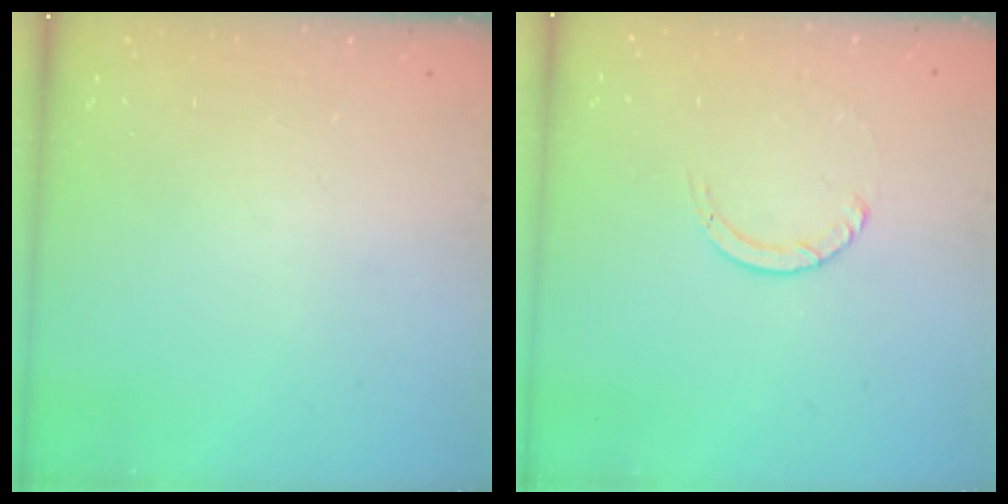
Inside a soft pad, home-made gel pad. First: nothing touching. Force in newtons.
{"total": 1.1, "press": 1.1, "slide": 0.1}